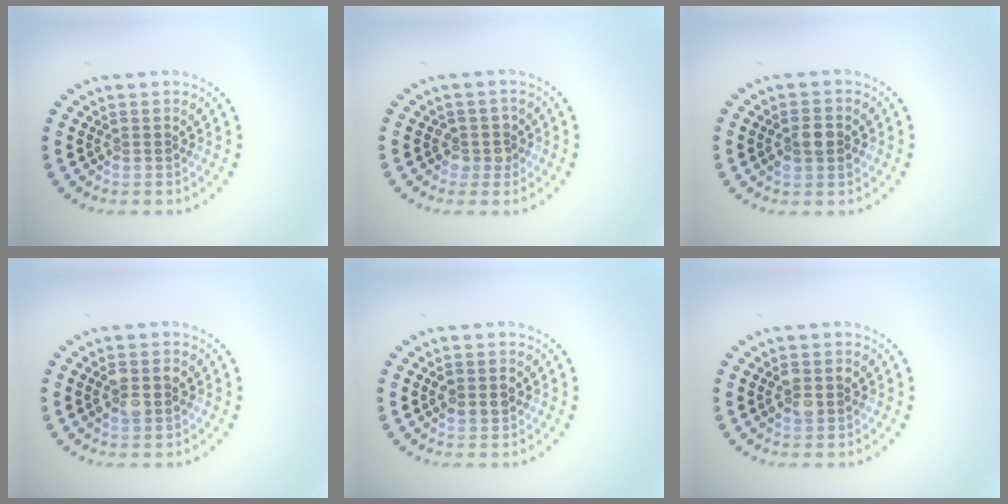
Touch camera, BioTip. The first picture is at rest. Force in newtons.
{"total": 1.6, "press": 1.4, "slide": 0.8}
{"total": 2.3, "press": 2.3, "slide": 0.3}
{"total": 2.6, "press": 2.6, "slide": 0.2}
{"total": 2.6, "press": 2.6, "slide": 0.2}
{"total": 2.4, "press": 2.4, "slide": 0.1}